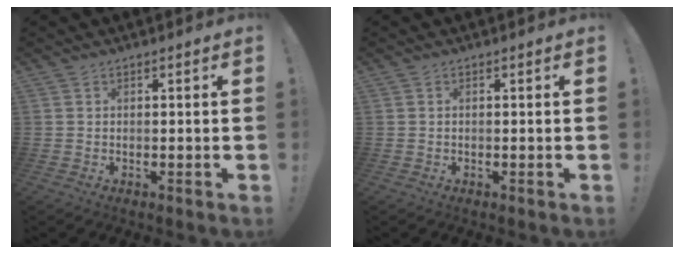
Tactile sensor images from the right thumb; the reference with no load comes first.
{"total": 0.0}